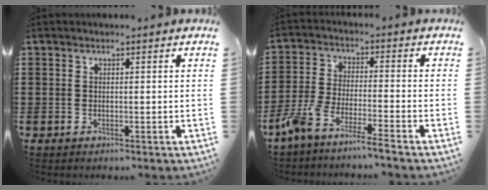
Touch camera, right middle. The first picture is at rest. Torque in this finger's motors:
{"motor_torque": [0.74, -0.73, 0.23, 0.12]}